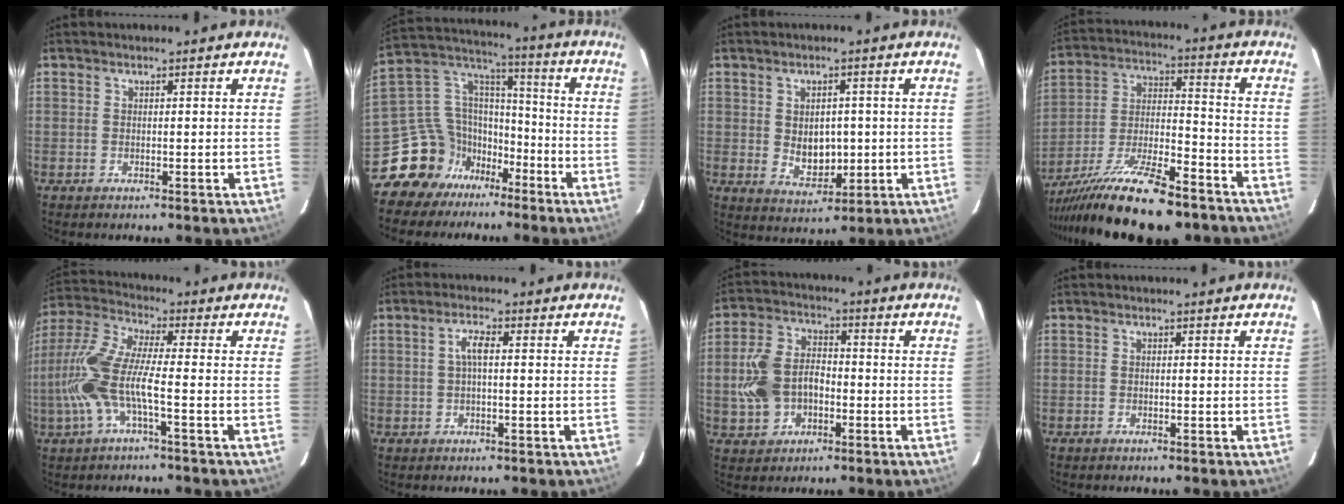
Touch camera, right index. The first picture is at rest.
{"total": 14.1, "force": [-9.8, 9.7, 2.7], "torque": [-0.071, 0.068, -0.164]}
{"total": 6.6, "force": [-0.1, 4.8, 4.6], "torque": [-0.076, -0.004, 0.013]}
{"total": 23.1, "force": [-17.3, 6.3, 14.0], "torque": [-0.269, -0.036, -0.281]}
{"total": 12.5, "force": [-3.4, 2.3, 11.8], "torque": [-0.254, 0.000, -0.069]}
{"total": 2.7, "force": [0.1, 0.7, 2.6], "torque": [-0.053, 0.009, 0.001]}
{"total": 10.6, "force": [-2.5, 7.8, 6.8], "torque": [-0.156, 0.018, -0.038]}
{"total": 0.6, "force": [-0.5, 0.3, 0.0], "torque": [-0.003, 0.002, -0.012]}